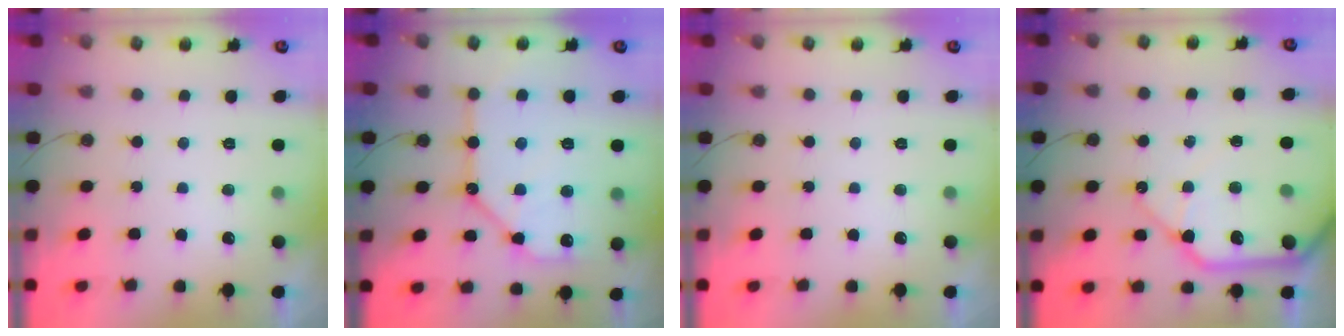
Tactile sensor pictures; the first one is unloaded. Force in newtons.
{"total": 13.9, "press": 13.8, "slide": 1.5}
{"total": 0.0}
{"total": 16.7, "press": 16.5, "slide": 2.8}